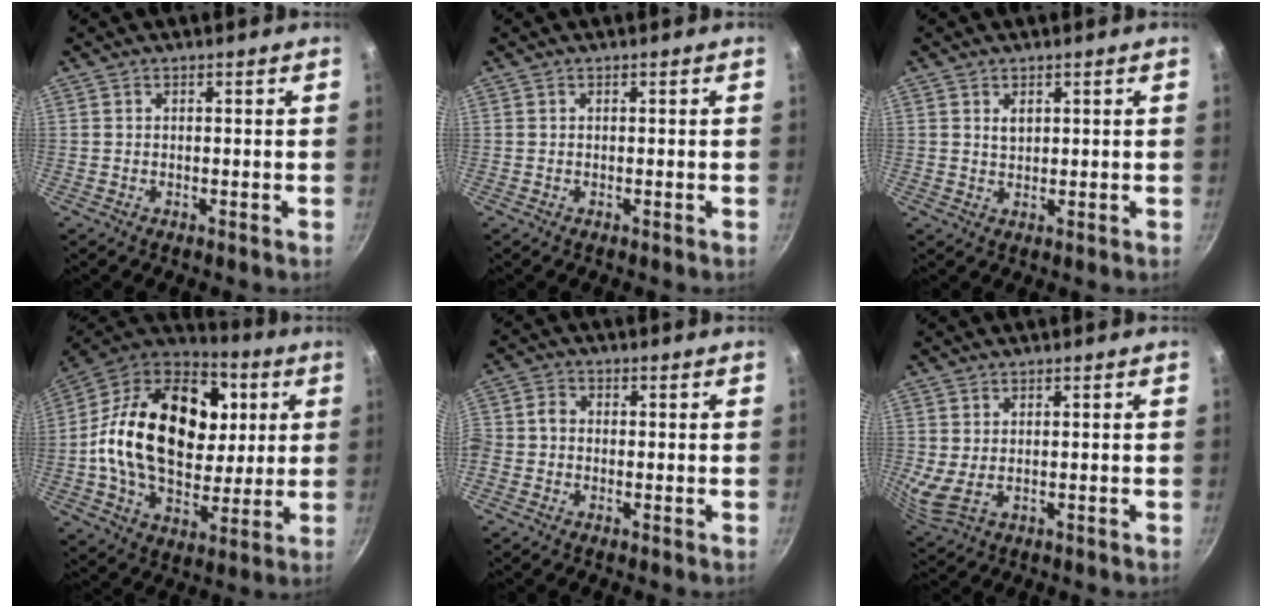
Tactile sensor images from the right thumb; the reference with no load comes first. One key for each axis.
{"total": 0.0}
{"total": 2.0, "fx": 0.9, "fy": 1.3, "fz": 1.2, "tx": -0.017, "ty": -0.004, "tz": 0.017}
{"total": 29.2, "fx": 4.6, "fy": 19.8, "fz": 21.0, "tx": -0.341, "ty": 0.013, "tz": 0.069}
{"total": 3.5, "fx": -1.2, "fy": 2.7, "fz": 1.8, "tx": -0.043, "ty": 0.016, "tz": -0.037}
{"total": 5.2, "fx": 0.2, "fy": 2.7, "fz": 4.4, "tx": -0.091, "ty": -0.011, "tz": 0.015}